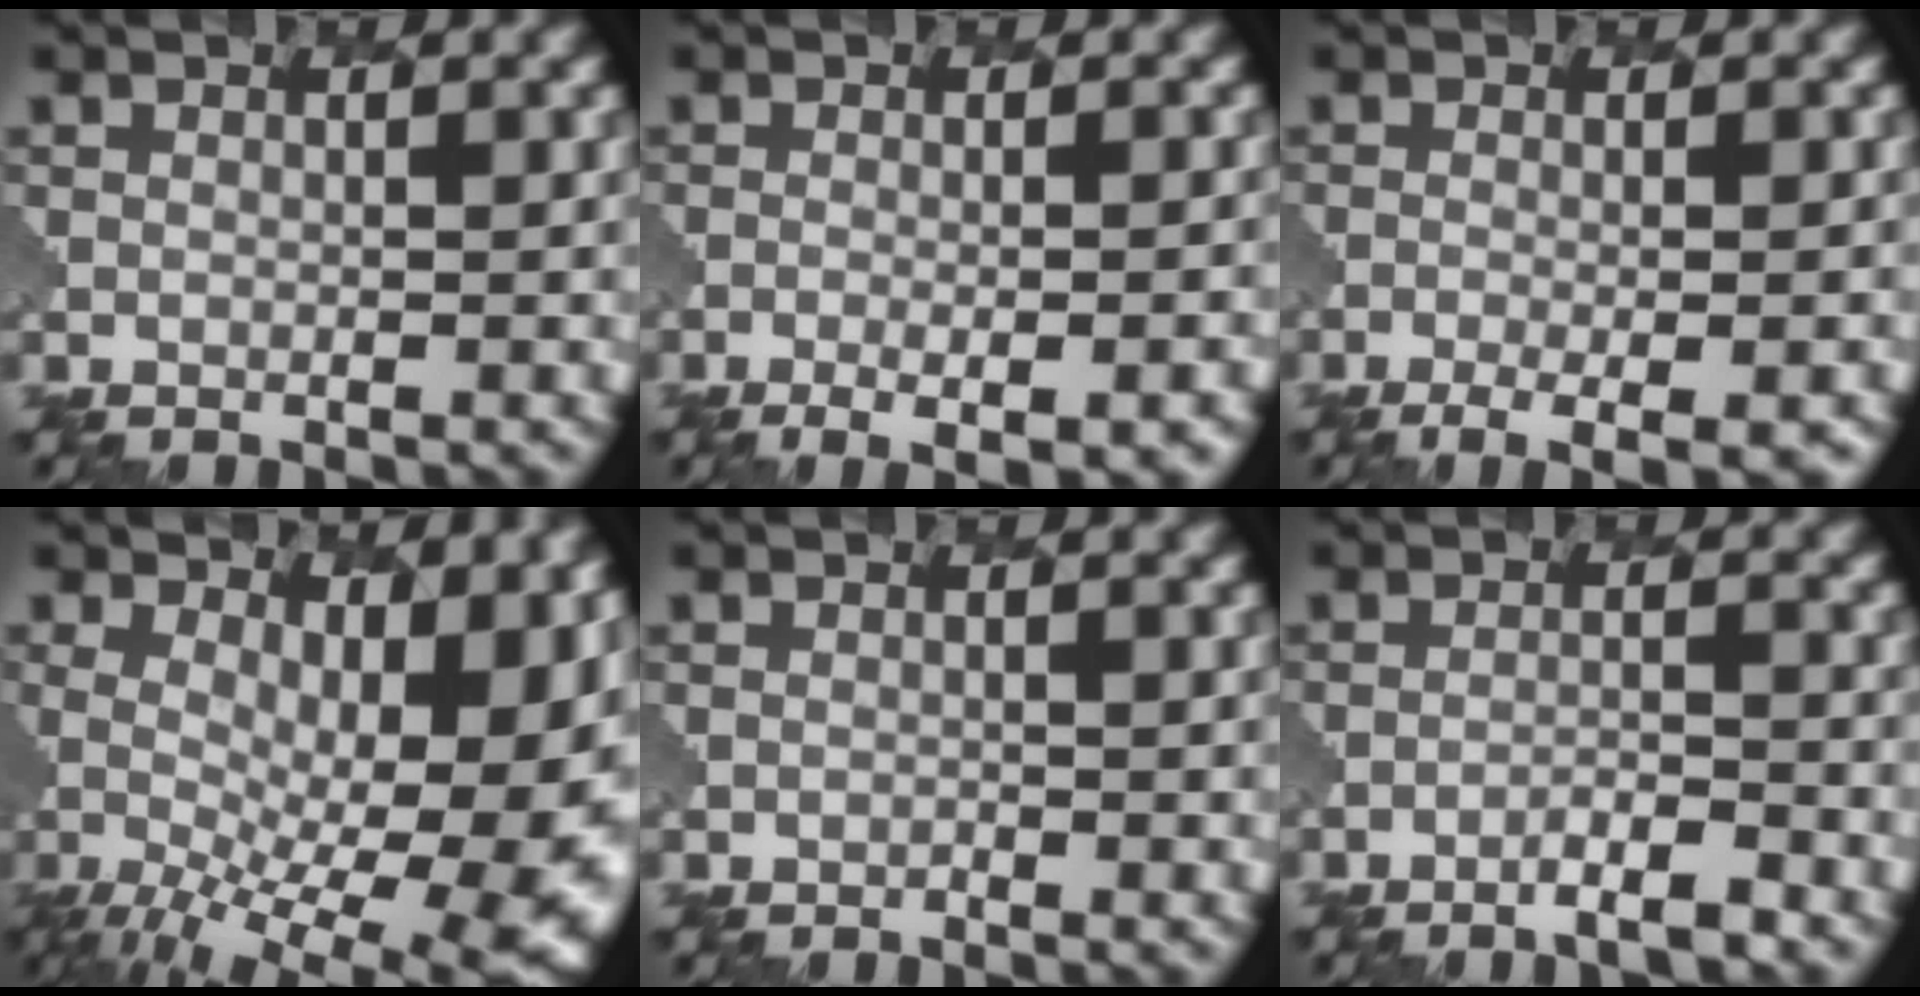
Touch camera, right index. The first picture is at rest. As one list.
[{"total": 5.5, "force": [-2.4, 2.0, 4.5], "torque": [-0.046, 0.002, -0.022]}, {"total": 4.4, "force": [-2.2, 1.3, 3.6], "torque": [-0.043, -0.002, -0.028]}, {"total": 17.3, "force": [0.5, 8.5, 15.1], "torque": [-0.160, -0.017, 0.051]}, {"total": 0.0}, {"total": 2.6, "force": [-2.0, 0.3, 1.6], "torque": [-0.024, 0.005, -0.041]}]